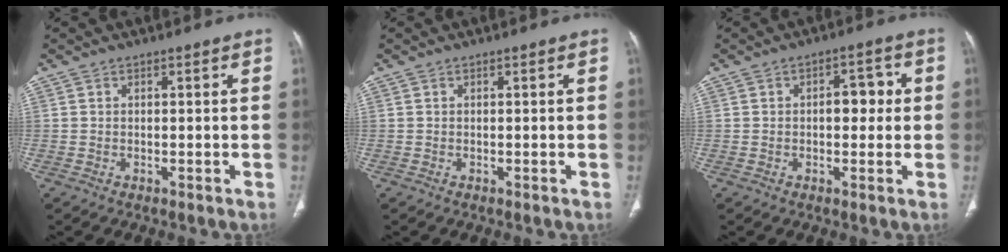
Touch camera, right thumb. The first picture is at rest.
{"total": 0.0}
{"total": 5.0, "force": [0.3, 3.0, 4.0], "torque": [-0.030, 0.015, -0.001]}